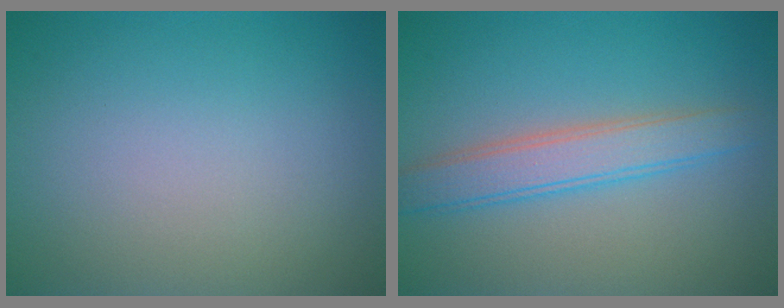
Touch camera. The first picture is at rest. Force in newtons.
{"total": 3.6, "press": 3.6, "slide": 0.1}